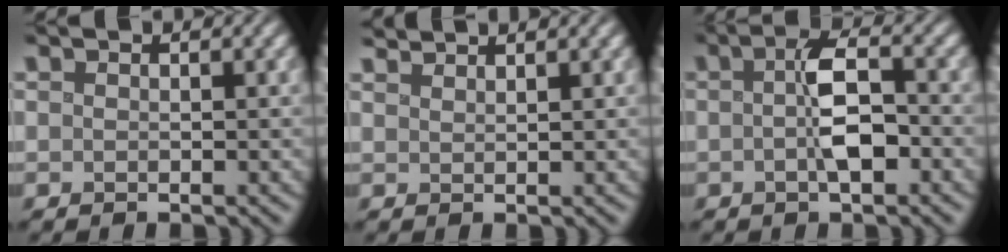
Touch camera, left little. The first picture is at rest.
{"total": 2.0, "force": [1.8, 0.2, 0.6], "torque": [-0.003, 0.005, 0.029]}
{"total": 3.8, "force": [-0.6, 1.4, 3.5], "torque": [-0.066, 0.006, -0.014]}